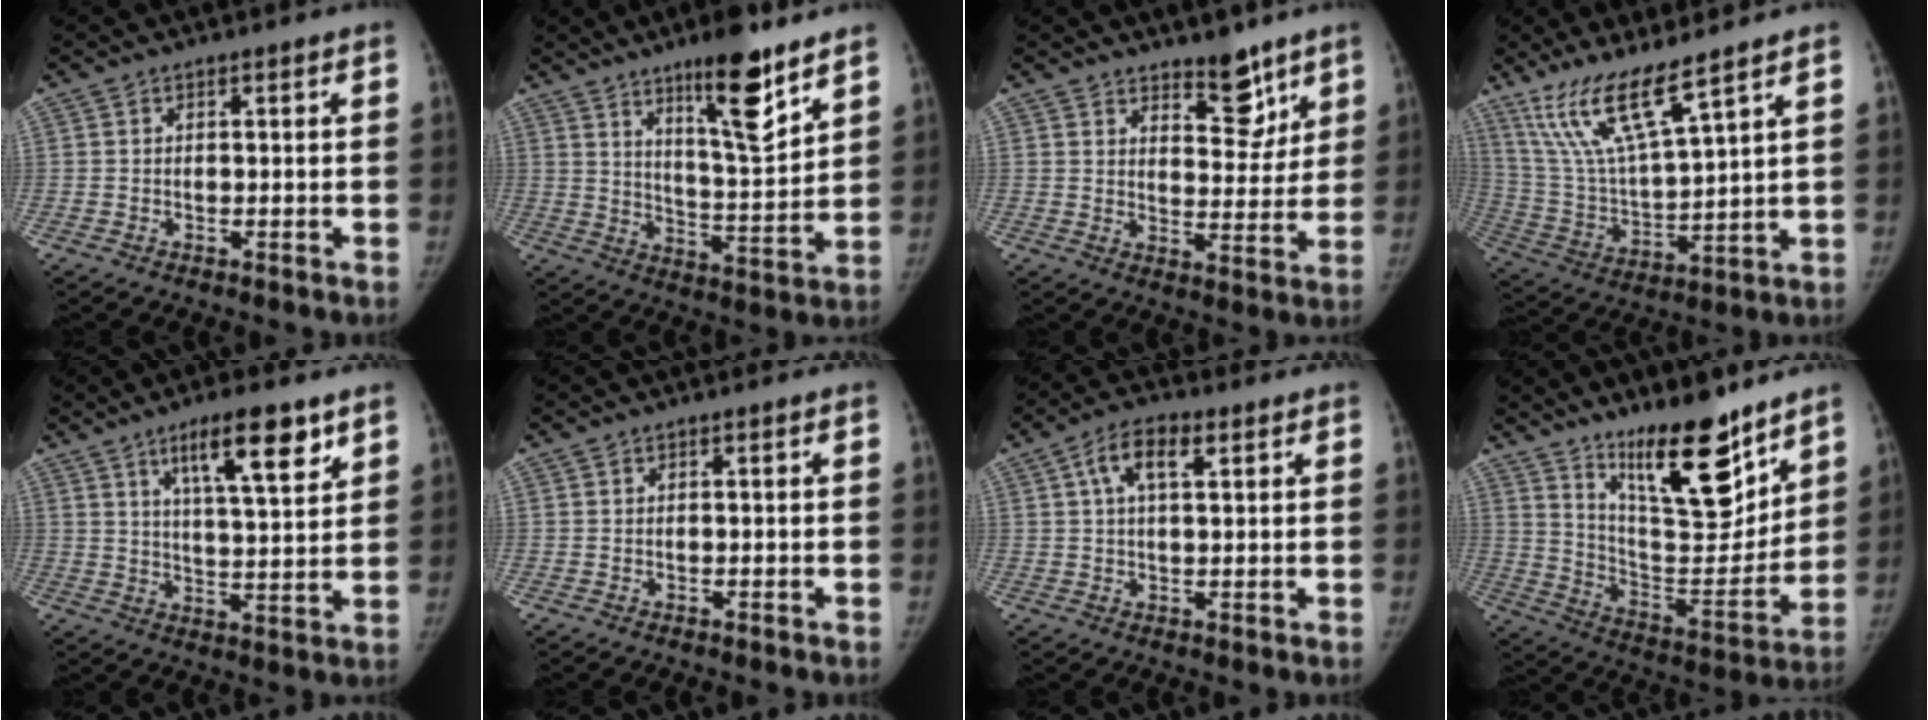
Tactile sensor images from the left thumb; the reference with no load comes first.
{"total": 13.8, "force": [9.0, 2.8, 10.1], "torque": [-0.140, -0.066, 0.149]}
{"total": 8.5, "force": [6.2, 3.9, 4.4], "torque": [-0.023, -0.046, 0.094]}
{"total": 14.2, "force": [10.0, 2.1, 9.9], "torque": [-0.191, -0.054, 0.212]}
{"total": 11.8, "force": [6.8, 2.9, 9.2], "torque": [-0.131, -0.034, 0.112]}
{"total": 0.0}
{"total": 7.1, "force": [2.8, 3.2, 5.7], "torque": [-0.102, 0.009, 0.046]}
{"total": 19.9, "force": [13.9, 6.1, 12.9], "torque": [-0.153, -0.108, 0.235]}